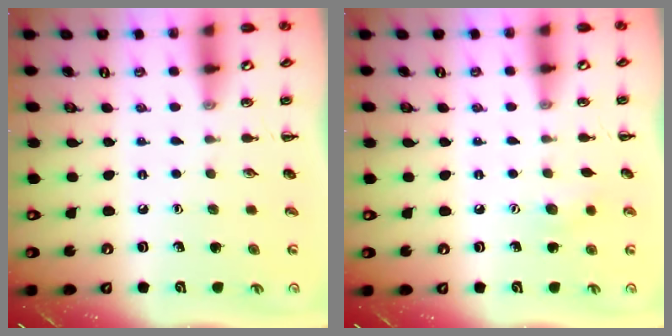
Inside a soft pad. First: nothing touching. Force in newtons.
{"total": 6.0, "press": 5.8, "slide": 1.5}